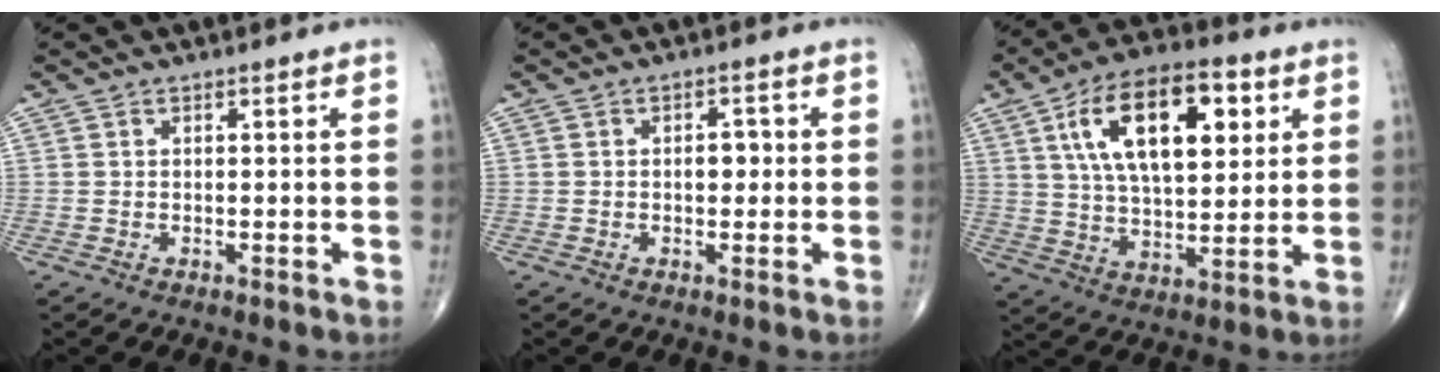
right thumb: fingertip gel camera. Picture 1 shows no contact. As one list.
[{"total": 2.8, "force": [0.0, 1.7, 2.1], "torque": [-0.018, 0.006, -0.003]}, {"total": 19.4, "force": [6.7, 9.3, 15.6], "torque": [-0.238, -0.007, 0.111]}]